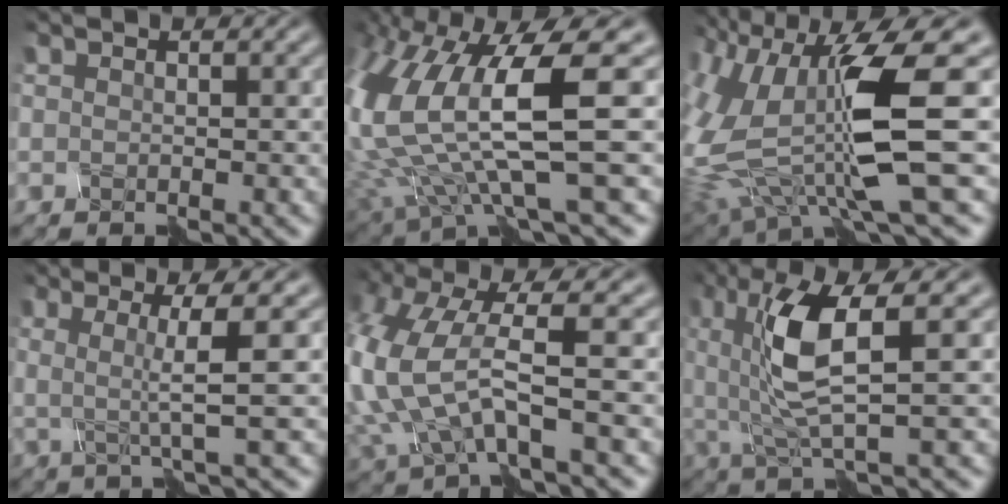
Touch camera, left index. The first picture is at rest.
{"total": 12.6, "force": [1.2, 4.1, 11.8], "torque": [-0.263, -0.012, 0.034]}
{"total": 12.3, "force": [-1.2, 4.4, 11.4], "torque": [-0.253, -0.032, -0.015]}
{"total": 3.8, "force": [-0.5, 0.2, 3.8], "torque": [-0.070, 0.004, -0.009]}
{"total": 9.1, "force": [-0.5, 3.9, 8.2], "torque": [-0.206, -0.010, -0.012]}
{"total": 6.4, "force": [0.2, 1.5, 6.2], "torque": [-0.129, 0.001, 0.004]}